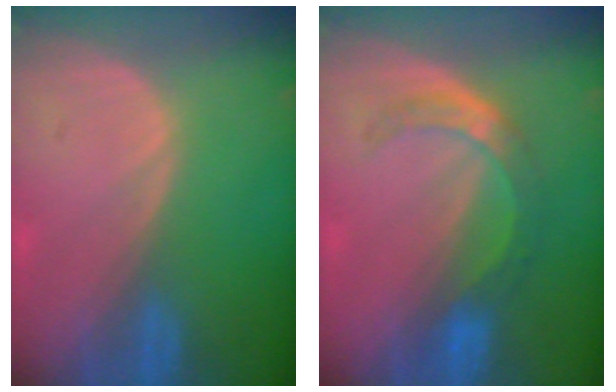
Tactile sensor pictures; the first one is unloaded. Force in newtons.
{"total": 5.6, "press": 5.2, "slide": 2.1}